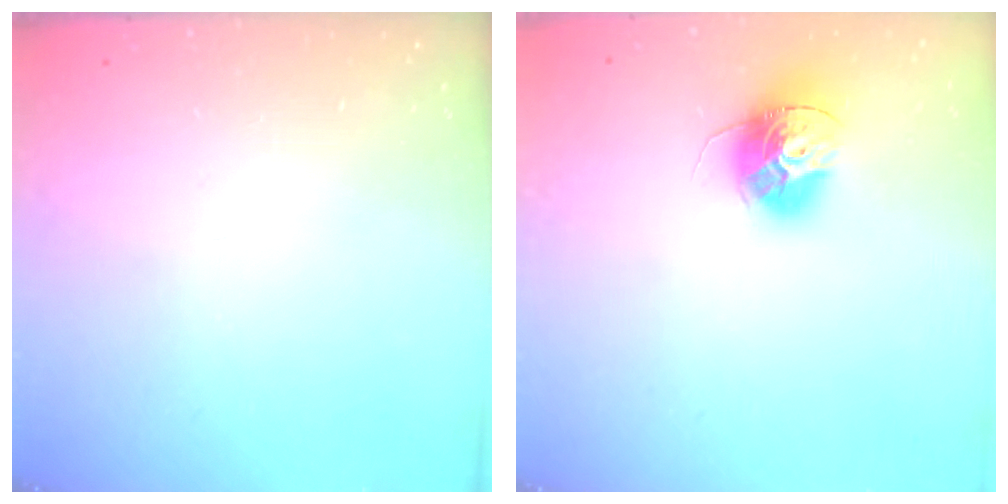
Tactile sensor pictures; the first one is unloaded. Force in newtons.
{"total": 13.1, "press": 13.1, "slide": 0.7}